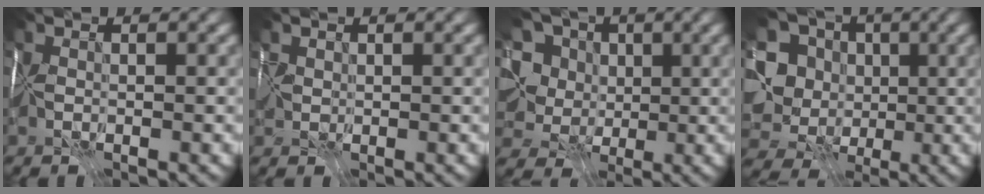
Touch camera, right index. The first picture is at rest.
{"total": 0.7, "force": [0.5, 0.4, 0.2], "torque": [-0.001, 0.002, 0.009]}
{"total": 9.4, "force": [3.3, 7.4, 4.9], "torque": [-0.100, 0.021, 0.033]}
{"total": 11.8, "force": [-0.6, 10.6, 5.1], "torque": [-0.124, 0.001, -0.013]}